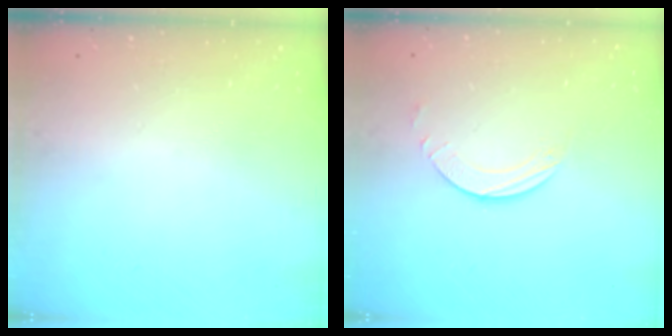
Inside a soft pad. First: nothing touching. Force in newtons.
{"total": 2.5, "press": 2.5, "slide": 0.2}